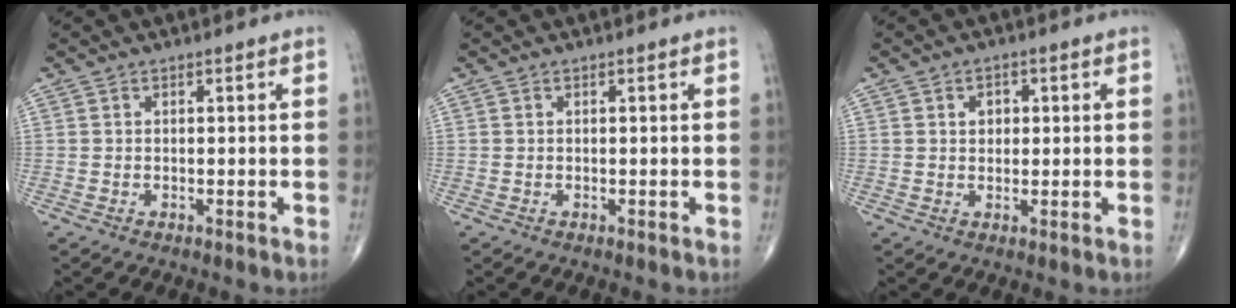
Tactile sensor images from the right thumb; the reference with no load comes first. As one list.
[{"total": 0.0}, {"total": 2.9, "force": [0.7, 2.3, 1.7], "torque": [-0.010, 0.000, 0.009]}]